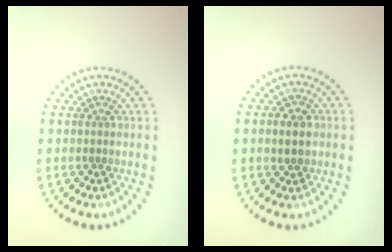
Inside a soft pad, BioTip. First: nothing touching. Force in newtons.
{"total": 1.8, "press": 1.8, "slide": 0.2}